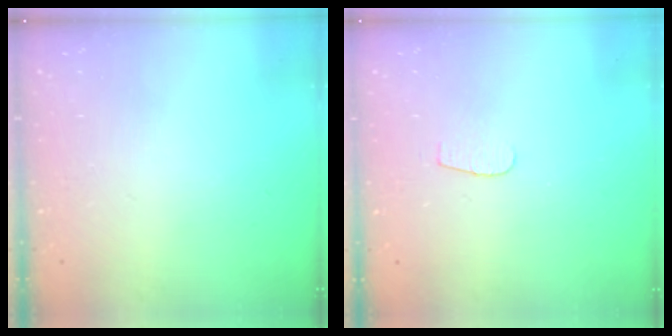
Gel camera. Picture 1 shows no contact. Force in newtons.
{"total": 3.5, "press": 3.5, "slide": 0.3}